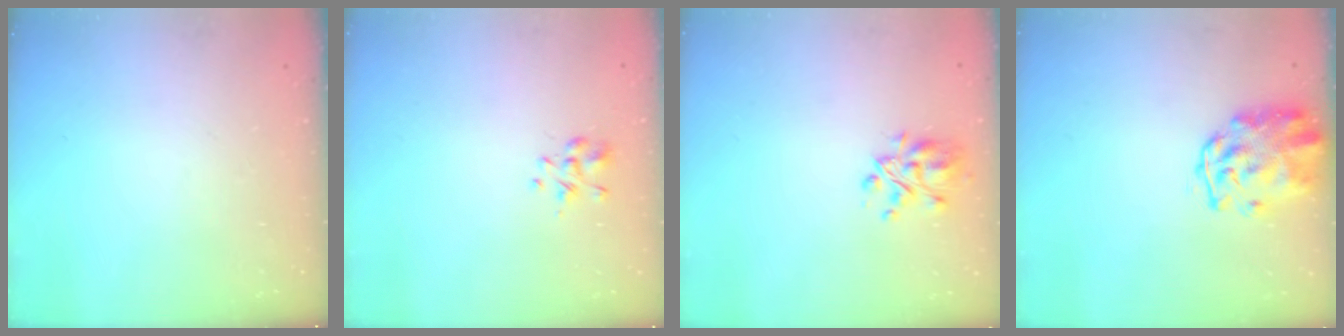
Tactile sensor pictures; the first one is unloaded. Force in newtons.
{"total": 2.3, "press": 2.1, "slide": 0.9}
{"total": 6.3, "press": 5.9, "slide": 2.3}
{"total": 2.8, "press": 2.7, "slide": 0.7}